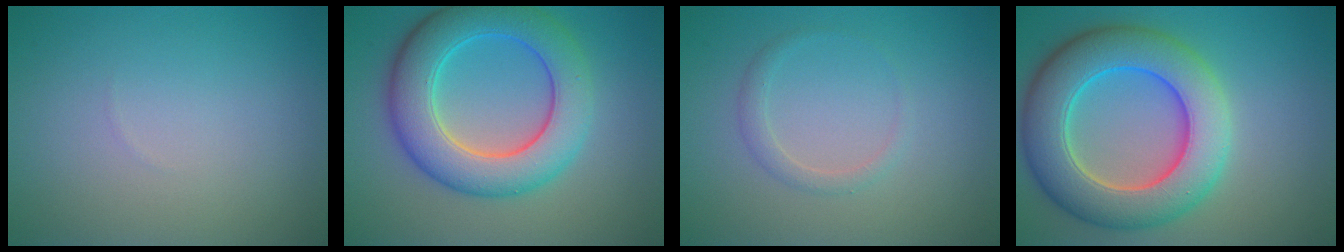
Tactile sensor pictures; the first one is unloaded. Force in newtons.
{"total": 8.3, "press": 8.3, "slide": 0.2}
{"total": 1.3, "press": 1.3, "slide": 0.1}
{"total": 9.7, "press": 9.7, "slide": 0.2}